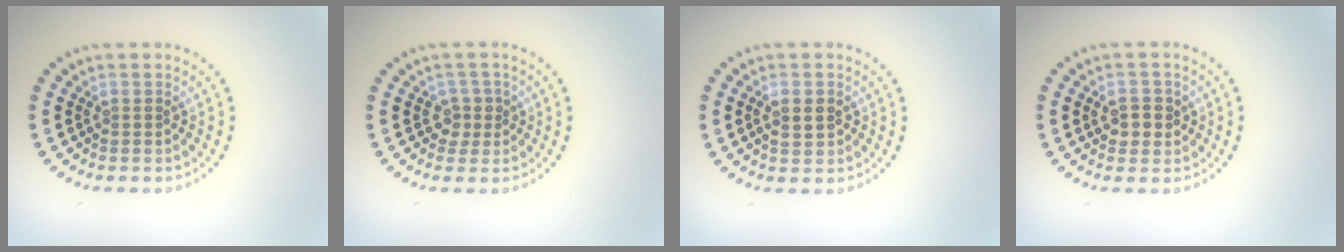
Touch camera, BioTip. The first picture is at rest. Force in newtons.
{"total": 1.3, "press": 1.2, "slide": 0.6}
{"total": 1.6, "press": 1.6, "slide": 0.2}
{"total": 2.4, "press": 2.3, "slide": 0.5}